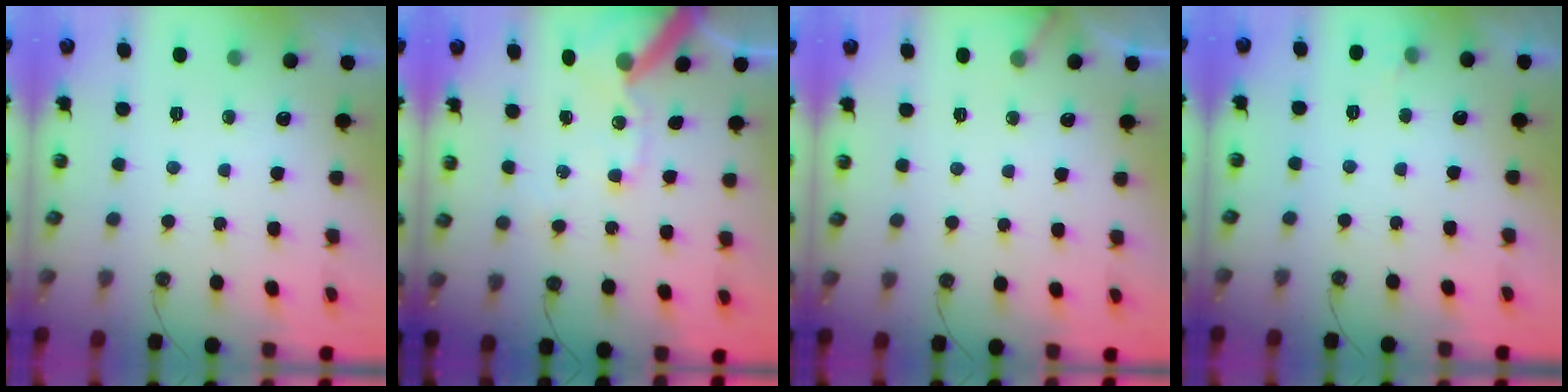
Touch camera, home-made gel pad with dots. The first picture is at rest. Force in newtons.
{"total": 12.9, "press": 12.8, "slide": 1.7}
{"total": 2.4, "press": 2.4, "slide": 0.1}
{"total": 5.1, "press": 5.1, "slide": 0.5}